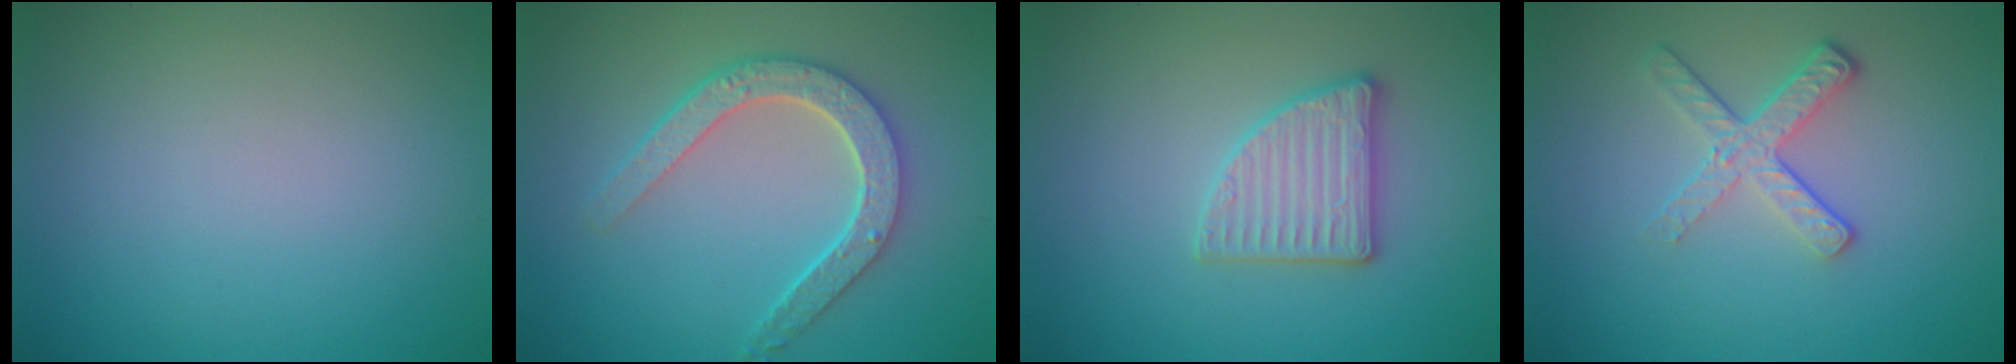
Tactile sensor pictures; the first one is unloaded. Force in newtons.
{"total": 4.8, "press": 3.7, "slide": 3.0}
{"total": 2.9, "press": 2.8, "slide": 0.5}
{"total": 3.2, "press": 2.5, "slide": 2.0}